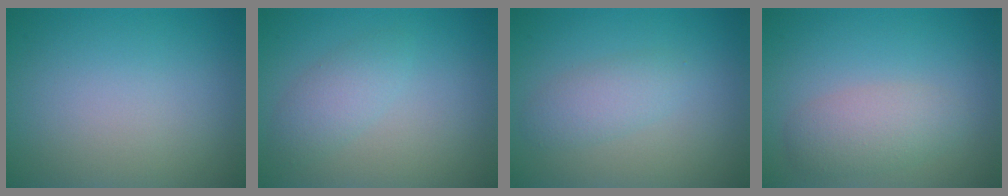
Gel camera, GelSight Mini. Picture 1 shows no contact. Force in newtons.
{"total": 2.2, "press": 2.2, "slide": 0.1}
{"total": 2.2, "press": 2.2, "slide": 0.2}
{"total": 2.9, "press": 2.9, "slide": 0.1}